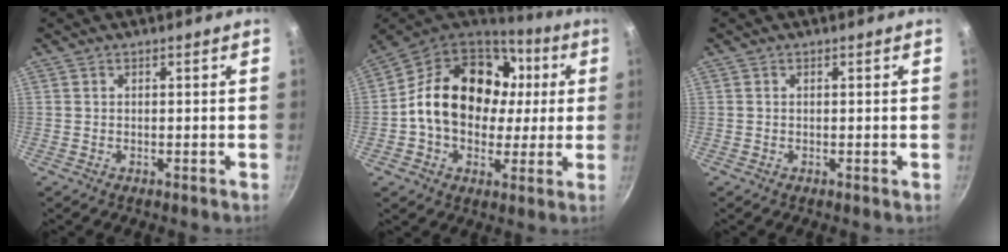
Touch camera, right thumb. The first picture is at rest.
{"total": 23.1, "force": [2.5, 17.3, 15.0], "torque": [-0.234, 0.031, 0.035]}
{"total": 0.0}